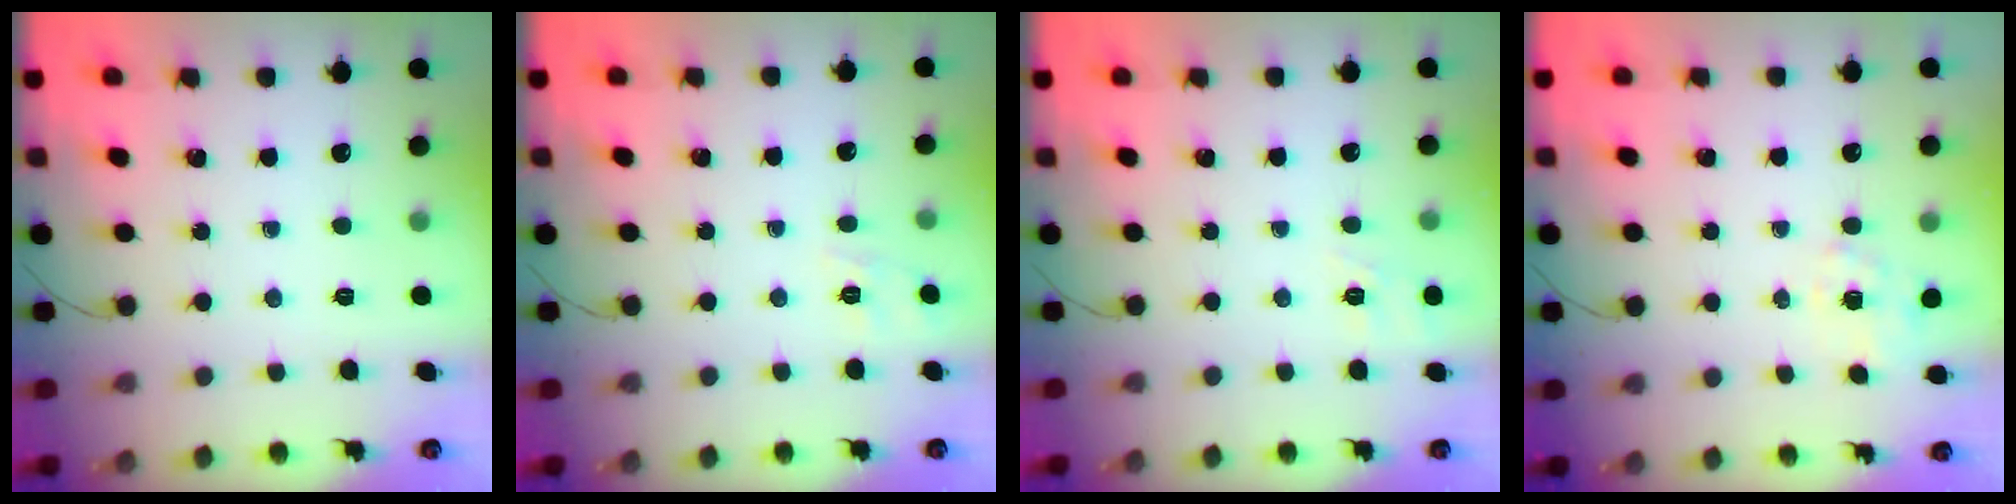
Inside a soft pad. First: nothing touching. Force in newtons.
{"total": 2.0, "press": 0.8, "slide": 1.9}
{"total": 7.6, "press": 7.5, "slide": 1.4}
{"total": 1.5, "press": 1.1, "slide": 1.0}